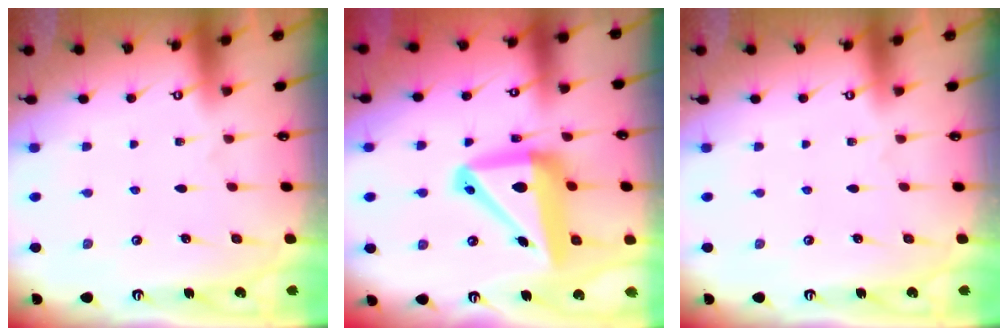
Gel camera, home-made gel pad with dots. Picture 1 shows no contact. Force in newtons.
{"total": 15.6, "press": 15.5, "slide": 1.9}
{"total": 0.0}